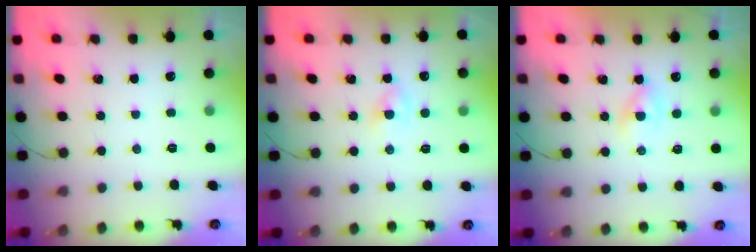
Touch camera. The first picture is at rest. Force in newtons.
{"total": 2.0, "press": 1.9, "slide": 0.7}
{"total": 1.9, "press": 1.6, "slide": 0.9}